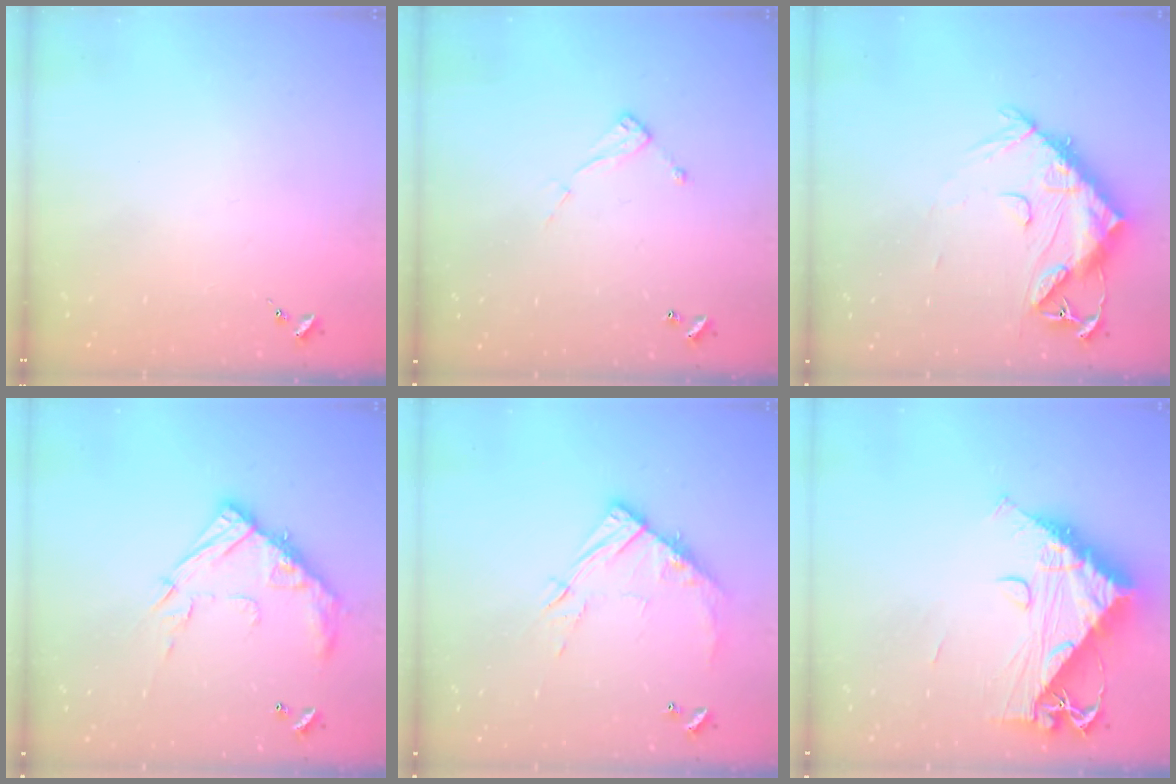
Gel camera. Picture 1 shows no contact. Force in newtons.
{"total": 7.1, "press": 7.1, "slide": 0.3}
{"total": 14.3, "press": 14.2, "slide": 1.3}
{"total": 15.6, "press": 15.5, "slide": 1.2}
{"total": 12.4, "press": 12.3, "slide": 1.2}
{"total": 15.5, "press": 15.5, "slide": 1.5}